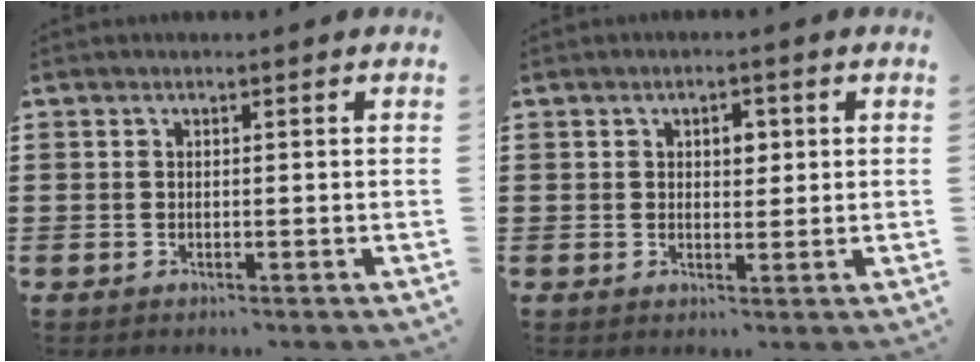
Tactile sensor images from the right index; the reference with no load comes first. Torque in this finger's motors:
{"motor_torque": [0.04, -0.03, 0.00, 0.01]}